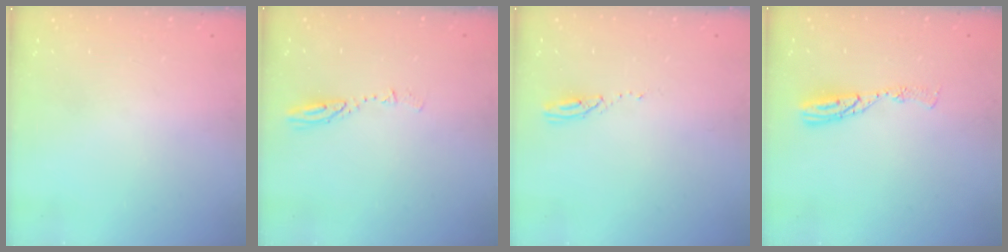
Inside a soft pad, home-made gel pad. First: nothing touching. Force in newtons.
{"total": 3.8, "press": 3.8, "slide": 0.4}
{"total": 3.4, "press": 3.3, "slide": 0.3}
{"total": 7.8, "press": 7.8, "slide": 0.8}